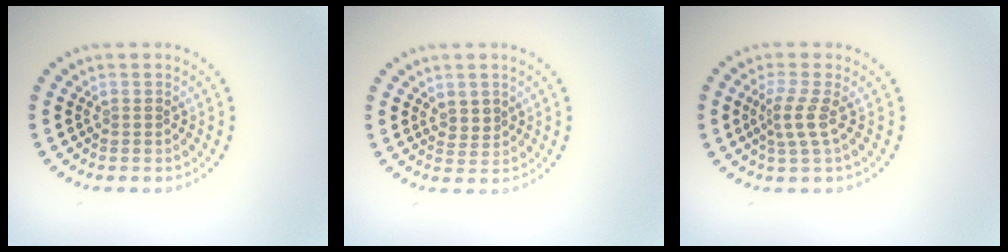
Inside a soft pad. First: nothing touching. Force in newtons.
{"total": 1.5, "press": 1.3, "slide": 0.7}
{"total": 2.2, "press": 1.5, "slide": 1.7}